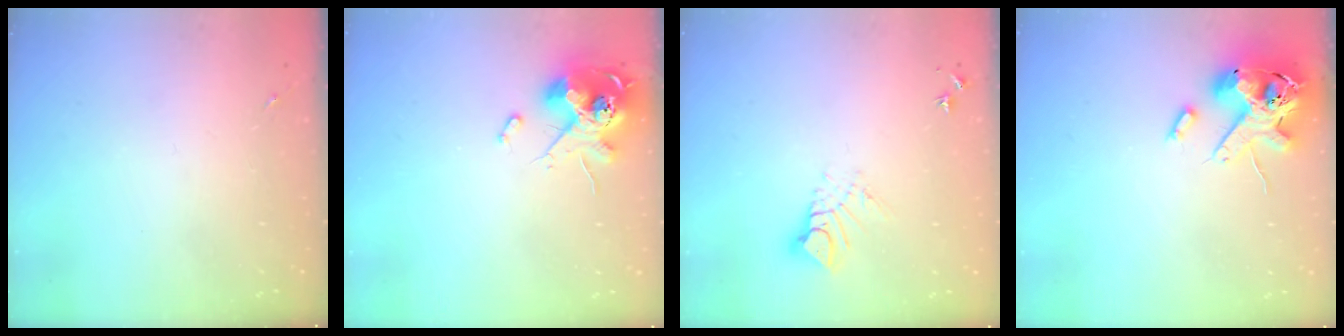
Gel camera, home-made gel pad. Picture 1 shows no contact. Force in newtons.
{"total": 14.0, "press": 13.9, "slide": 1.5}
{"total": 7.7, "press": 7.7, "slide": 0.7}
{"total": 16.4, "press": 16.2, "slide": 2.7}